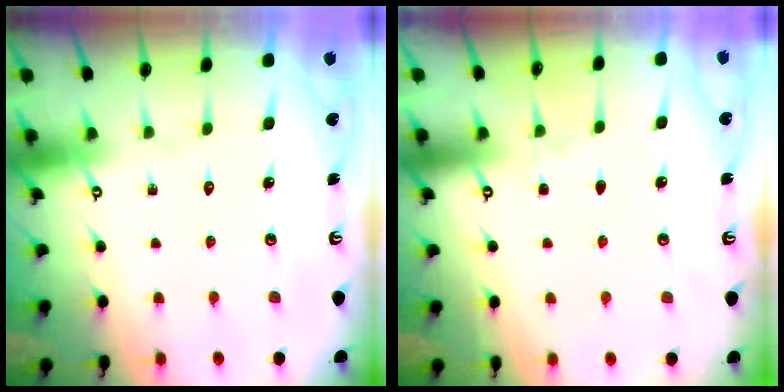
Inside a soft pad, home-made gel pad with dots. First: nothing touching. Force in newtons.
{"total": 2.3, "press": 2.2, "slide": 0.4}